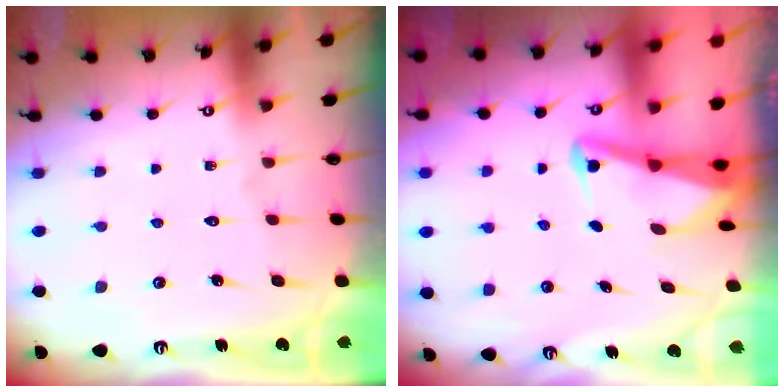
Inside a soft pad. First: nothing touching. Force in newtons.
{"total": 3.0, "press": 2.9, "slide": 0.7}